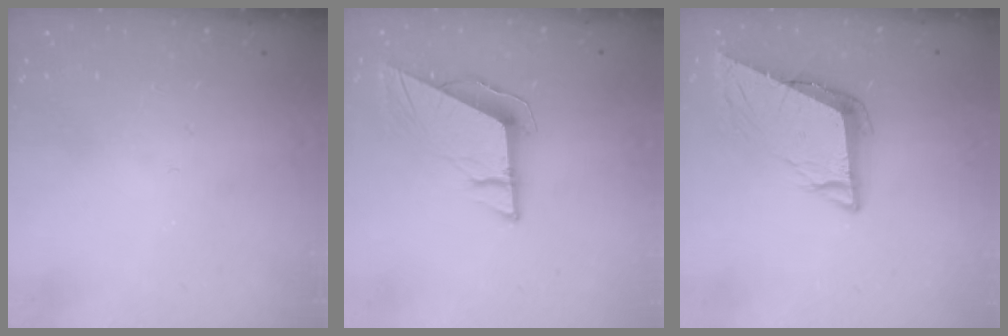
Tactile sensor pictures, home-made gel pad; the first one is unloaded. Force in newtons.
{"total": 9.3, "press": 9.2, "slide": 1.3}
{"total": 9.8, "press": 9.3, "slide": 3.0}